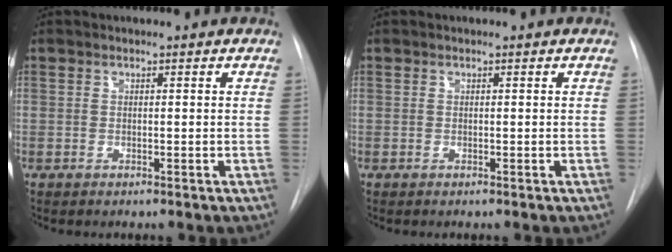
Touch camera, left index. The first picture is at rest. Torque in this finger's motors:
{"motor_torque": [-0.07, 0.07, 0.00, 0.00]}